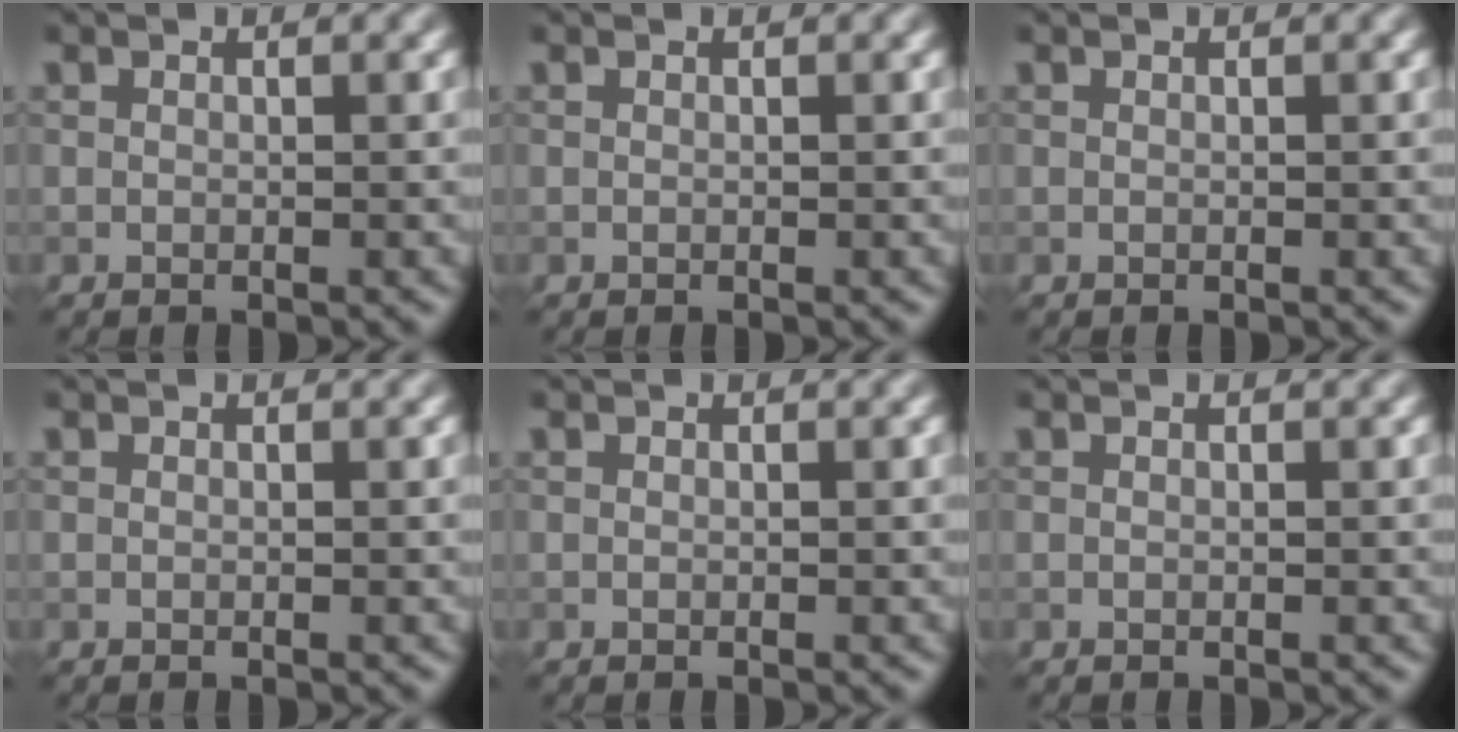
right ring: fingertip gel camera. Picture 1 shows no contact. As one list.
[{"total": 0.0}, {"total": 0.0}, {"total": 0.0}, {"total": 0.0}, {"total": 0.0}]